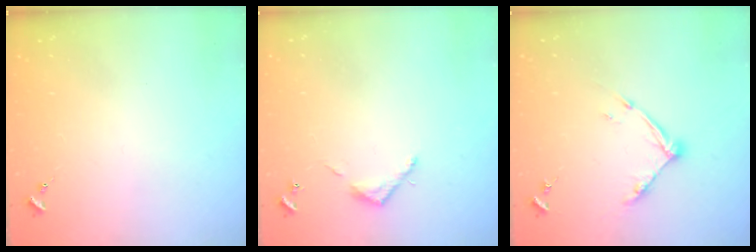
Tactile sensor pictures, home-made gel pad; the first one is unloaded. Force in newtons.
{"total": 3.6, "press": 3.6, "slide": 0.2}
{"total": 9.3, "press": 9.3, "slide": 0.4}